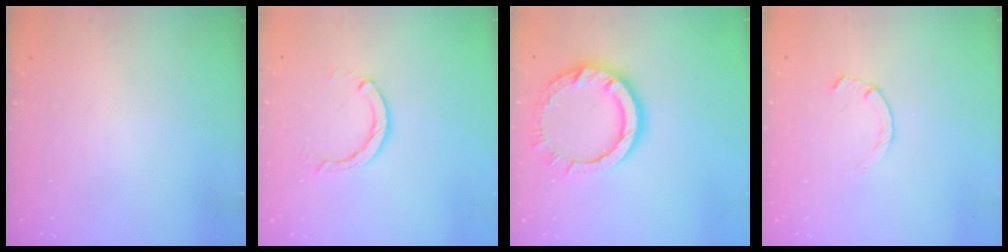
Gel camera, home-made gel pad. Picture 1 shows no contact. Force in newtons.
{"total": 3.8, "press": 3.8, "slide": 0.5}
{"total": 11.6, "press": 11.6, "slide": 0.8}
{"total": 2.2, "press": 2.2, "slide": 0.4}